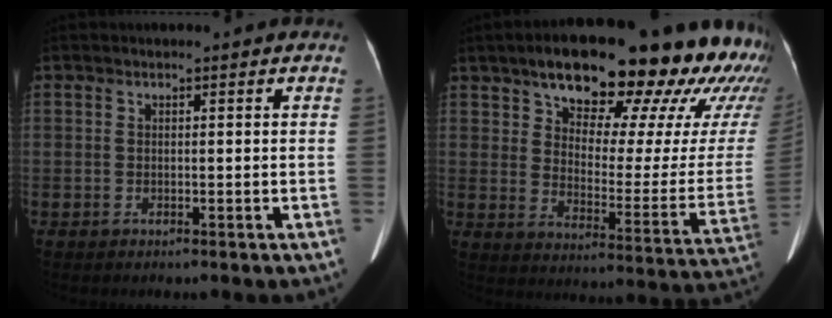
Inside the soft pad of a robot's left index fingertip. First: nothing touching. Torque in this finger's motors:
{"motor_torque": [1.21, -0.92, 1.05, 0.21]}